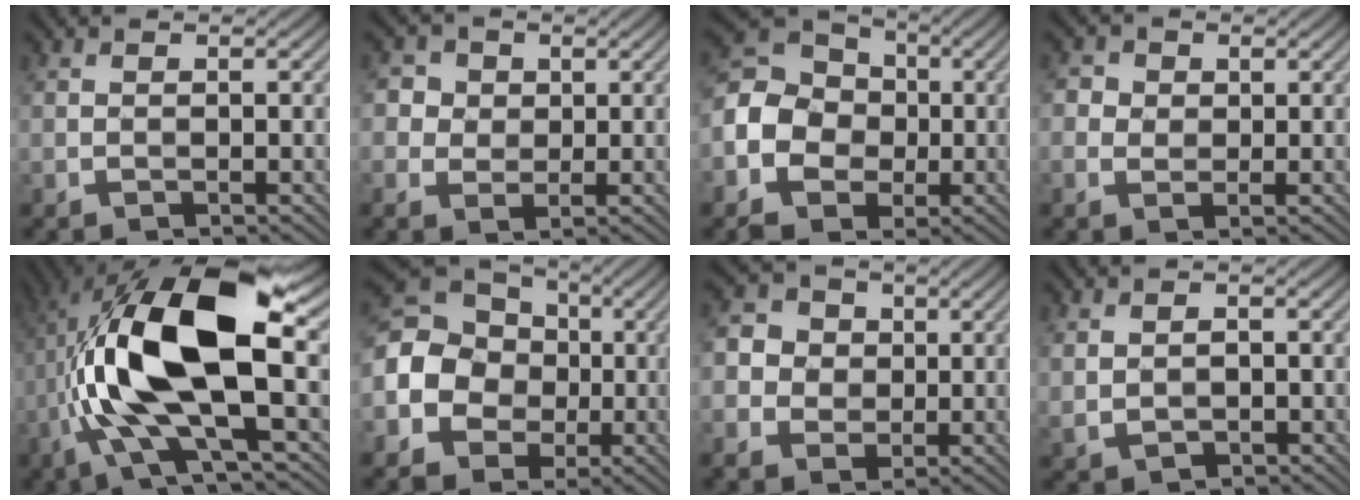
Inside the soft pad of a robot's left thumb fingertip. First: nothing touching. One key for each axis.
{"total": 4.0, "fx": 1.4, "fy": 3.6, "fz": 1.2, "tx": -0.056, "ty": -0.001, "tz": 0.026}
{"total": 11.1, "fx": -2.5, "fy": 9.5, "fz": 5.3, "tx": -0.159, "ty": -0.012, "tz": -0.067}
{"total": 2.8, "fx": 0.7, "fy": 2.4, "fz": 1.2, "tx": -0.044, "ty": 0.003, "tz": 0.016}
{"total": 15.7, "fx": 0.0, "fy": 5.4, "fz": 14.7, "tx": -0.297, "ty": 0.025, "tz": -0.004}
{"total": 13.2, "fx": -1.7, "fy": 11.5, "fz": 6.1, "tx": -0.169, "ty": -0.008, "tz": -0.052}
{"total": 5.7, "fx": 0.4, "fy": 5.3, "fz": 2.0, "tx": -0.076, "ty": 0.012, "tz": 0.001}
{"total": 2.3, "fx": 0.2, "fy": 1.5, "fz": 1.7, "tx": -0.042, "ty": -0.004, "tz": 0.009}